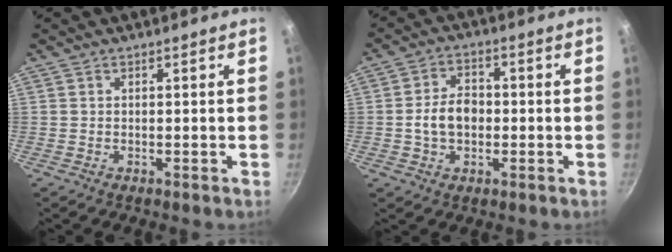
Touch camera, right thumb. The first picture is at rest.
{"total": 7.0, "force": [-0.8, 5.0, 4.8], "torque": [-0.065, 0.018, -0.018]}